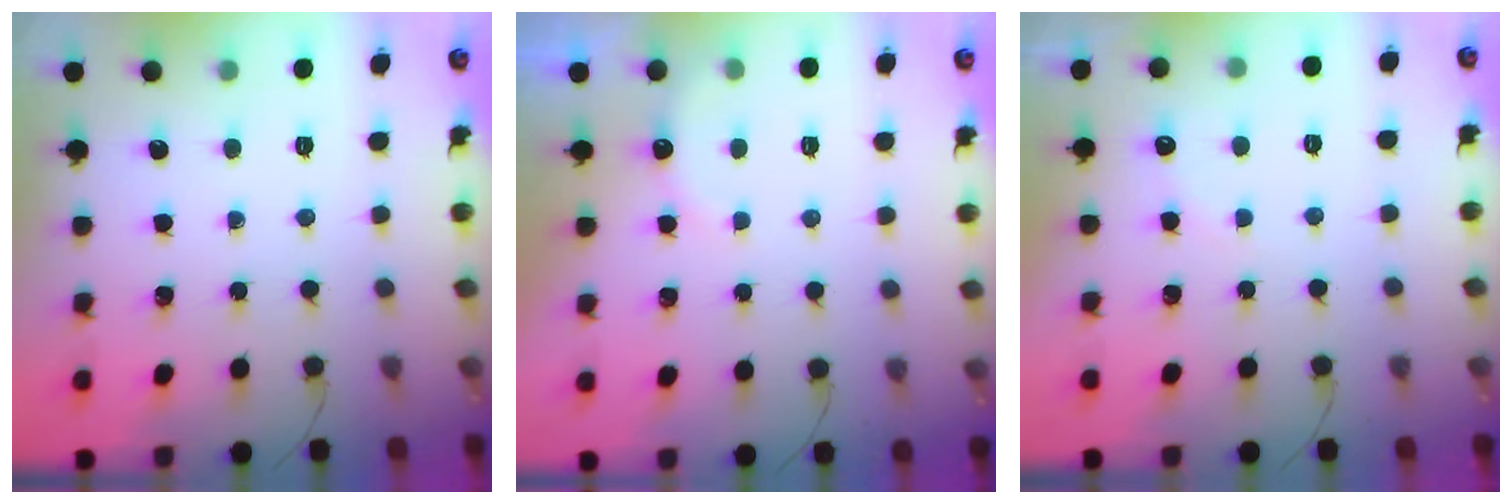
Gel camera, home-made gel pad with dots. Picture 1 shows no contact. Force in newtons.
{"total": 6.7, "press": 6.6, "slide": 1.2}
{"total": 6.8, "press": 6.6, "slide": 1.5}